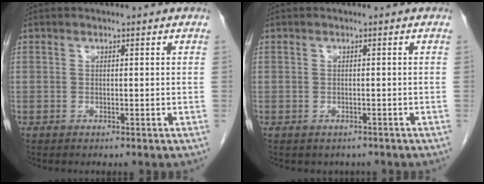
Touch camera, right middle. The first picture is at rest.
{"total": 1.8, "force": [-1.4, 1.0, 0.2], "torque": [-0.006, -0.001, -0.018]}